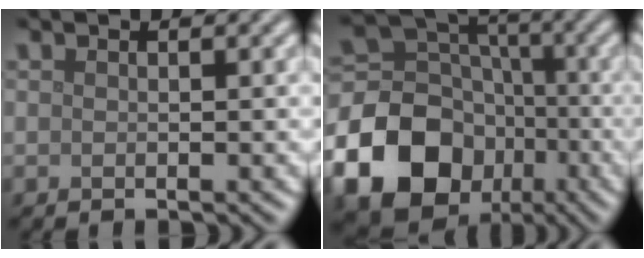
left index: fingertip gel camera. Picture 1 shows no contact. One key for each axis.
{"total": 20.5, "fx": -8.3, "fy": 17.0, "fz": 7.9, "tx": -0.182, "ty": -0.043, "tz": -0.155}